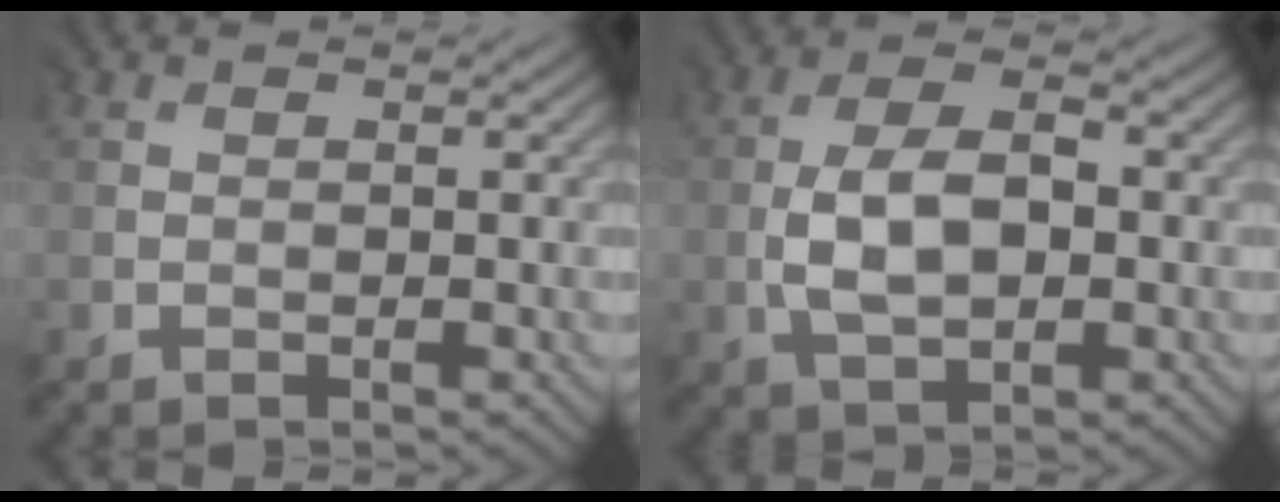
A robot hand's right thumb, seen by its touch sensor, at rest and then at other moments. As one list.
[{"total": 5.8, "force": [-0.6, 3.1, 4.8], "torque": [-0.094, 0.006, -0.013]}]